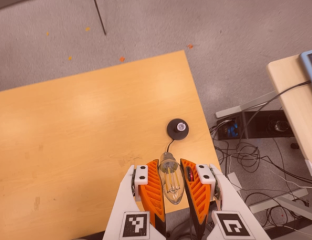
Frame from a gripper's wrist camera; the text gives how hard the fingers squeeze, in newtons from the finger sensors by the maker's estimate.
{"total": 20.9, "left": 22.4, "right": 19.4}